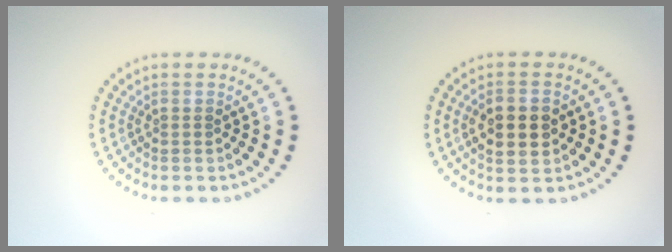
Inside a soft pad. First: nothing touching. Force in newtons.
{"total": 4.4, "press": 4.4, "slide": 0.3}